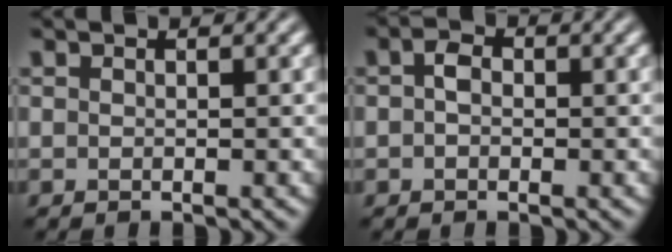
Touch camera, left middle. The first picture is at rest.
{"total": 1.6, "force": [-0.1, 1.1, 1.1], "torque": [-0.020, 0.003, -0.007]}